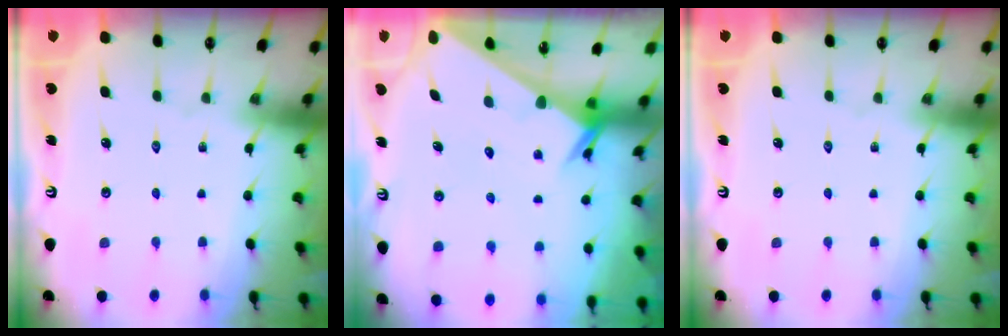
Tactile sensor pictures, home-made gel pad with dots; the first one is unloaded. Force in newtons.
{"total": 2.1, "press": 2.1, "slide": 0.2}
{"total": 0.0}